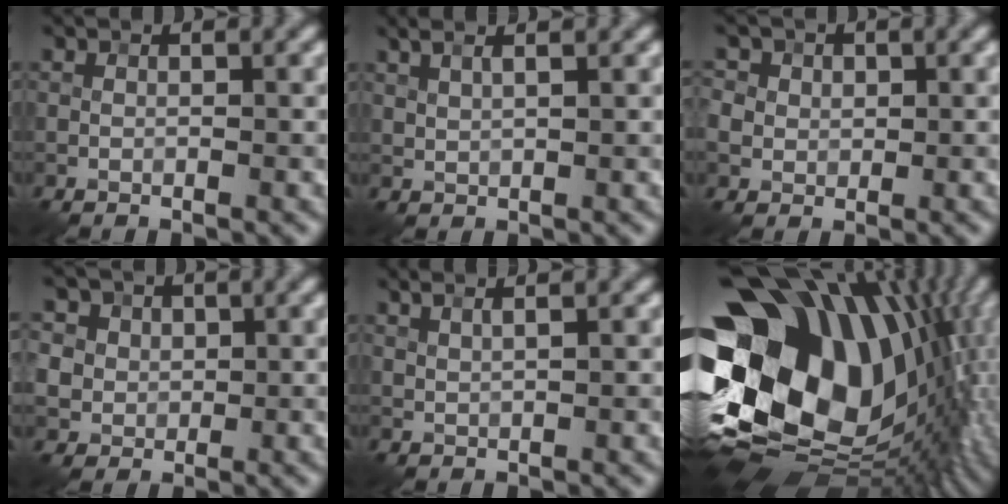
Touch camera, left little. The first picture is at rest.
{"total": 4.2, "force": [2.7, 1.8, 2.7], "torque": [-0.039, 0.036, 0.026]}
{"total": 4.9, "force": [1.5, 4.3, 1.9], "torque": [-0.042, 0.022, 0.011]}
{"total": 6.9, "force": [2.7, 5.8, 2.5], "torque": [-0.055, 0.020, 0.028]}
{"total": 3.6, "force": [2.3, 1.5, 2.4], "torque": [-0.029, 0.032, 0.014]}
{"total": 20.5, "force": [2.8, 14.4, 14.4], "torque": [-0.310, -0.052, 0.090]}